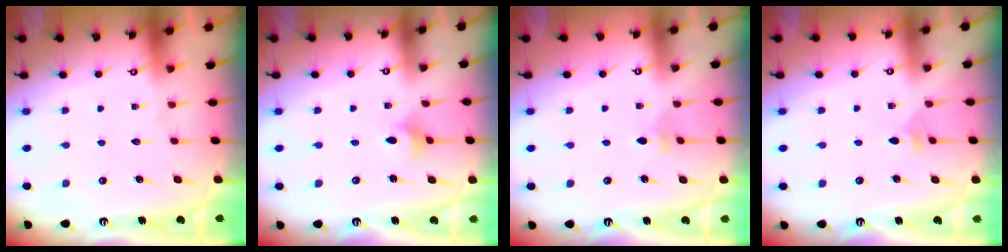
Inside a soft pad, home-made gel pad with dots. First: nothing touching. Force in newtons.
{"total": 2.8, "press": 2.7, "slide": 0.7}
{"total": 3.5, "press": 3.4, "slide": 0.9}
{"total": 3.0, "press": 2.9, "slide": 0.9}